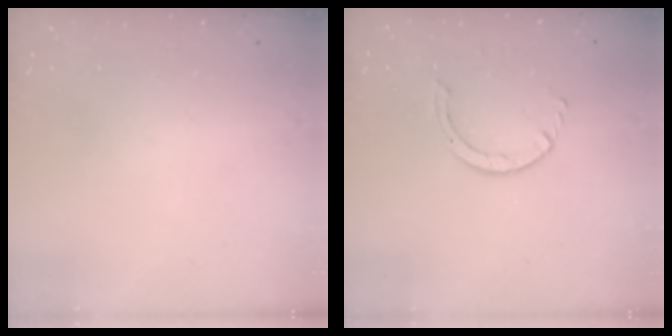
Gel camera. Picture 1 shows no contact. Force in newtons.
{"total": 4.4, "press": 4.3, "slide": 0.4}